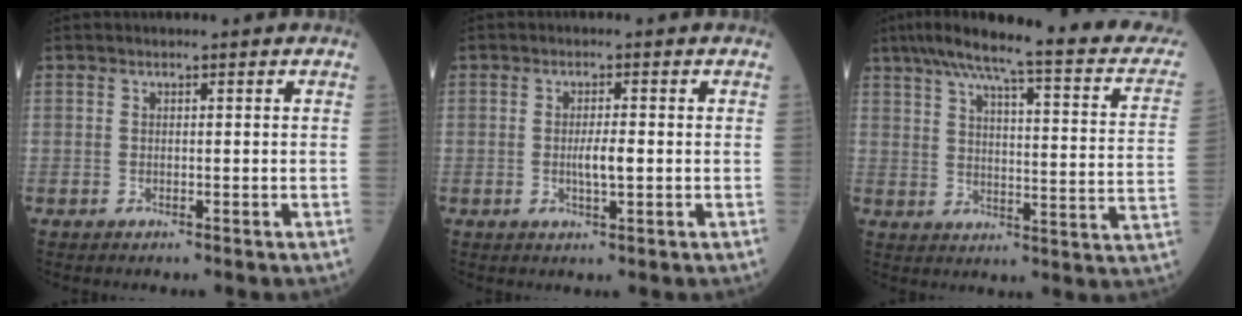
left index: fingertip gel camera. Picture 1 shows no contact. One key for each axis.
{"total": 2.7, "fx": -0.3, "fy": 0.4, "fz": 2.7, "tx": -0.051, "ty": -0.002, "tz": -0.003}
{"total": 24.2, "fx": 20.1, "fy": 2.6, "fz": 13.2, "tx": -0.191, "ty": -0.011, "tz": 0.248}